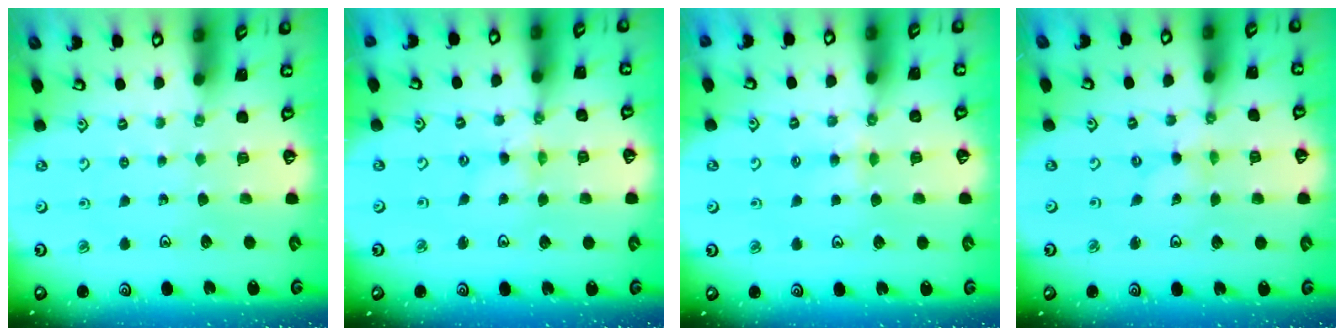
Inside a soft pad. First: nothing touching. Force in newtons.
{"total": 0.6, "press": 0.6, "slide": 0.2}
{"total": 3.2, "press": 3.1, "slide": 0.5}
{"total": 0.0}